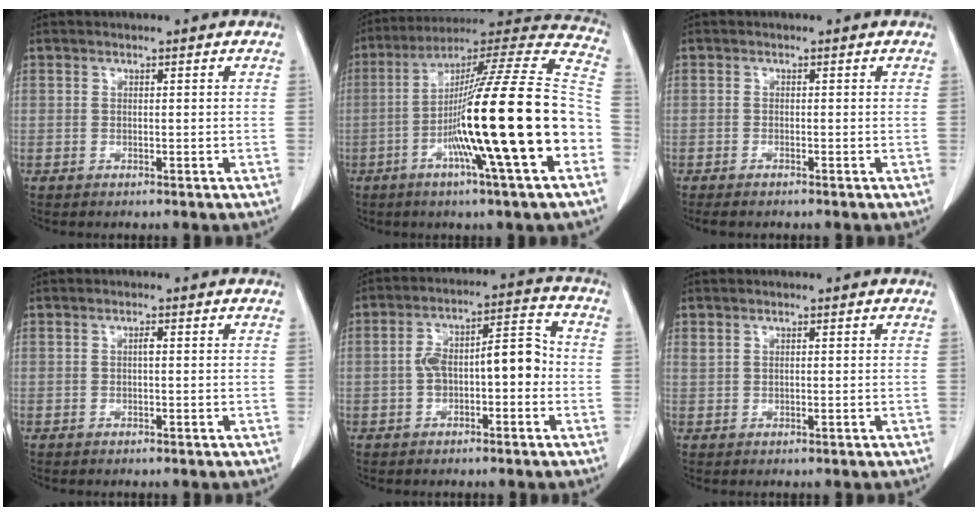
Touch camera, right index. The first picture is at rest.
{"total": 26.0, "force": [-6.7, -0.3, 25.2], "torque": [-0.356, -0.009, -0.128]}
{"total": 1.8, "force": [-1.5, 0.1, 0.9], "torque": [-0.012, -0.002, -0.020]}
{"total": 0.7, "force": [0.0, 0.1, 0.7], "torque": [-0.012, 0.001, 0.000]}
{"total": 9.2, "force": [-1.1, 3.5, 8.4], "torque": [-0.146, 0.044, -0.017]}
{"total": 0.8, "force": [0.5, 0.3, 0.6], "torque": [-0.017, 0.004, 0.014]}